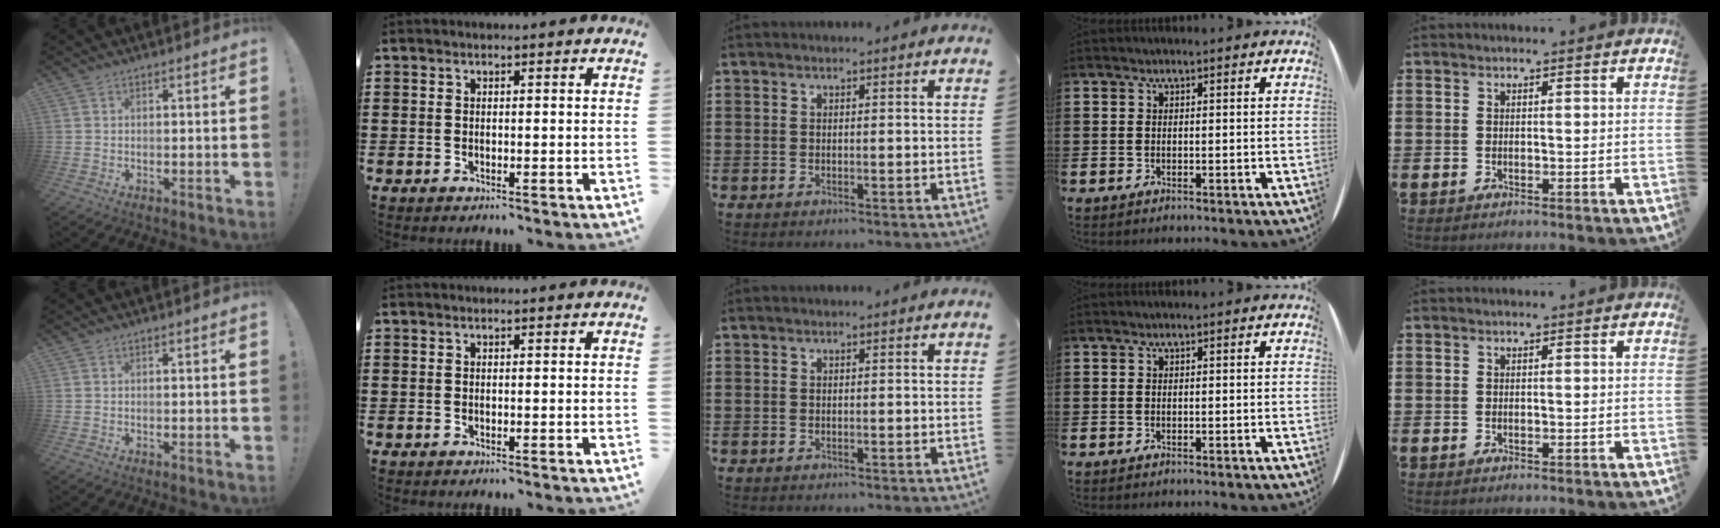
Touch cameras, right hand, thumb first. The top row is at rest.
{}